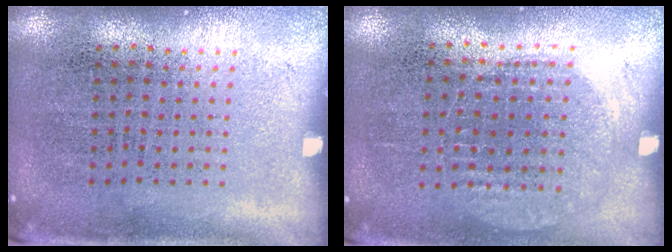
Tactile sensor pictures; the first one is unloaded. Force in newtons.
{"total": 0.9, "press": 0.9, "slide": 0.3}